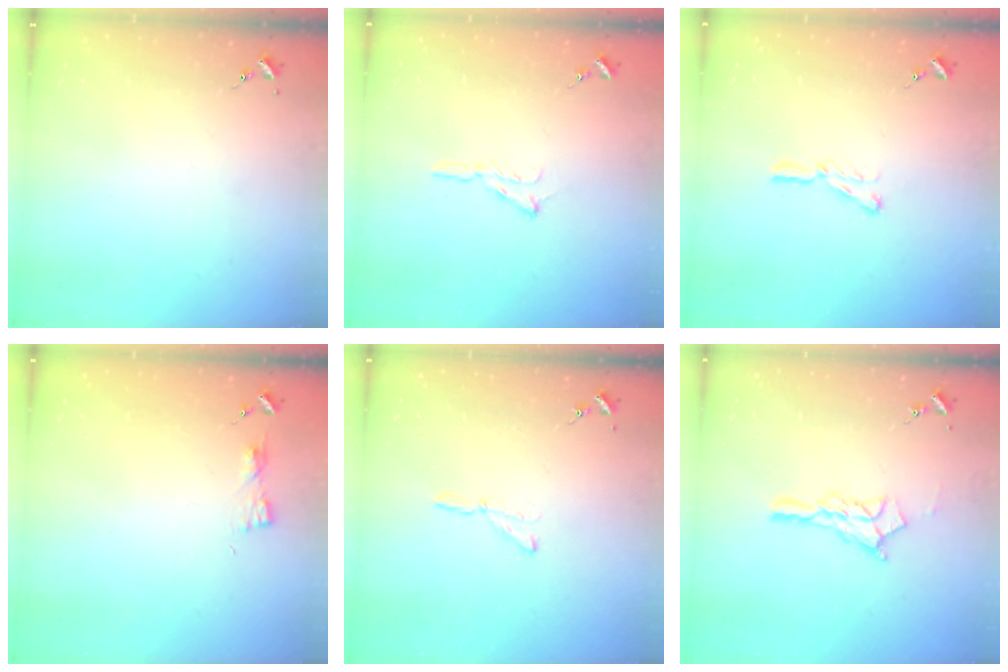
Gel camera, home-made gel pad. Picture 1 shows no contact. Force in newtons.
{"total": 5.8, "press": 5.8, "slide": 0.6}
{"total": 5.2, "press": 5.2, "slide": 0.4}
{"total": 2.9, "press": 2.8, "slide": 0.3}
{"total": 3.6, "press": 3.6, "slide": 0.3}
{"total": 11.9, "press": 11.9, "slide": 0.9}